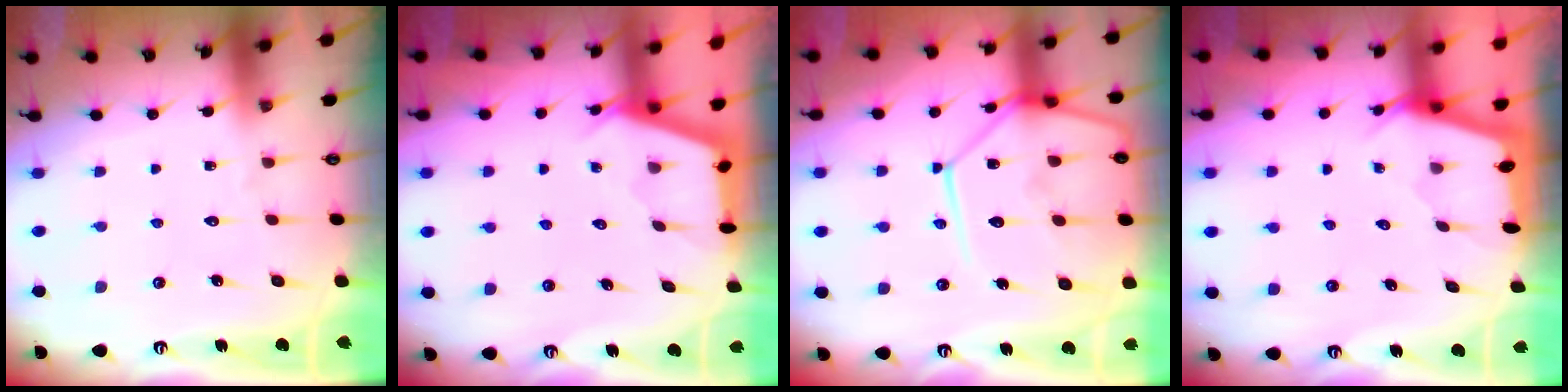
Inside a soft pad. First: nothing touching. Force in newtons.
{"total": 2.6, "press": 2.6, "slide": 0.3}
{"total": 17.9, "press": 17.8, "slide": 1.6}
{"total": 2.3, "press": 2.3, "slide": 0.3}